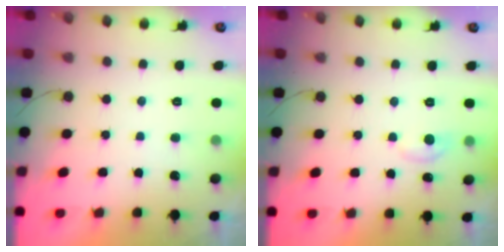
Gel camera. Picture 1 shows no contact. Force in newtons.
{"total": 7.0, "press": 7.0, "slide": 0.5}